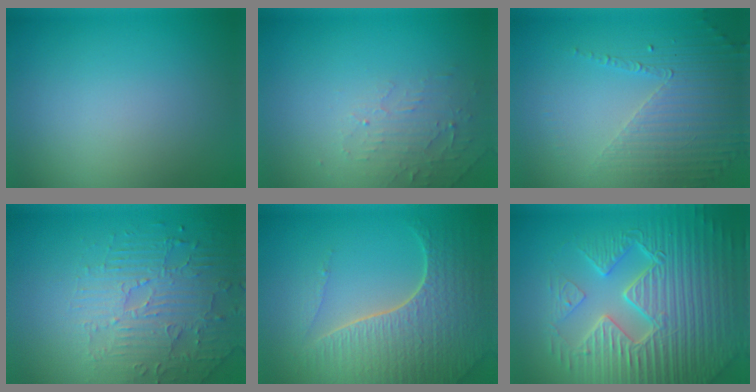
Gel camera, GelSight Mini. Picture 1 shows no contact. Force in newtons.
{"total": 2.4, "press": 2.3, "slide": 0.5}
{"total": 4.5, "press": 3.2, "slide": 3.2}
{"total": 4.6, "press": 3.8, "slide": 2.6}
{"total": 7.0, "press": 5.0, "slide": 4.9}
{"total": 10.0, "press": 6.7, "slide": 7.4}